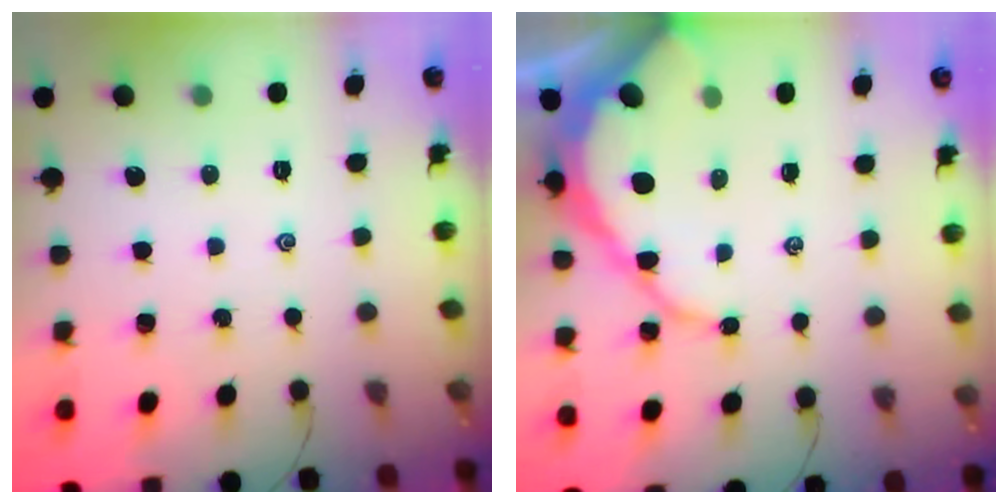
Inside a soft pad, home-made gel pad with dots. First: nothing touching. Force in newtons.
{"total": 11.6, "press": 11.5, "slide": 0.9}